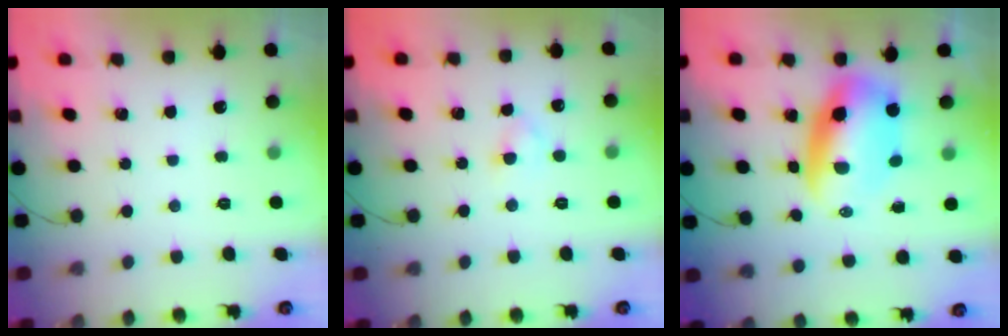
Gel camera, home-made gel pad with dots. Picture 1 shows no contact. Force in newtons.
{"total": 2.2, "press": 2.1, "slide": 0.8}
{"total": 9.9, "press": 9.5, "slide": 2.7}